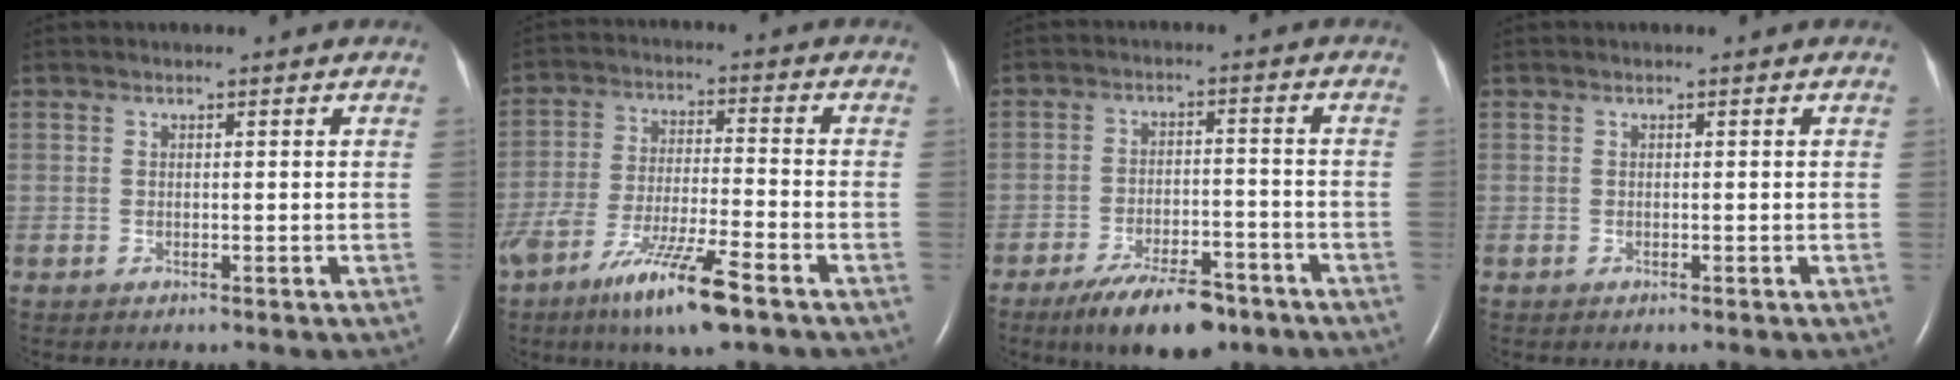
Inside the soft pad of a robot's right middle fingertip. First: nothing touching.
{"total": 12.2, "force": [-7.7, 1.1, 9.5], "torque": [-0.187, -0.027, -0.136]}
{"total": 10.7, "force": [-7.7, 3.6, 6.5], "torque": [-0.107, -0.008, -0.124]}
{"total": 0.0}